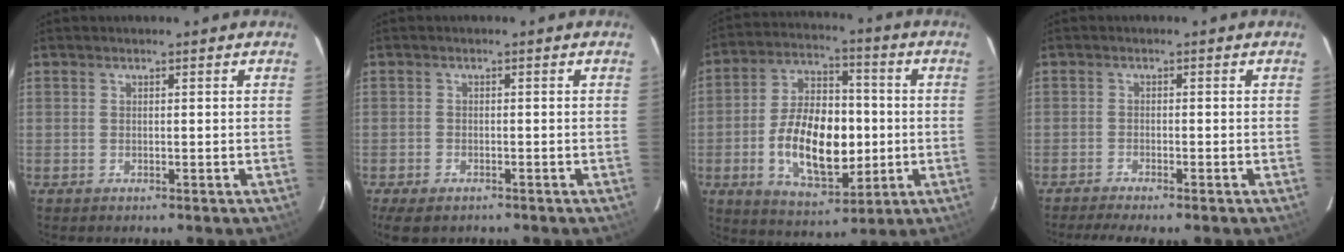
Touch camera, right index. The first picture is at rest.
{"total": 5.0, "force": [-3.7, 2.4, 2.4], "torque": [-0.064, -0.021, -0.061]}
{"total": 17.0, "force": [-2.6, 9.5, 13.9], "torque": [-0.265, 0.010, -0.031]}
{"total": 4.2, "force": [-3.8, -0.2, 1.9], "torque": [-0.048, -0.011, -0.062]}